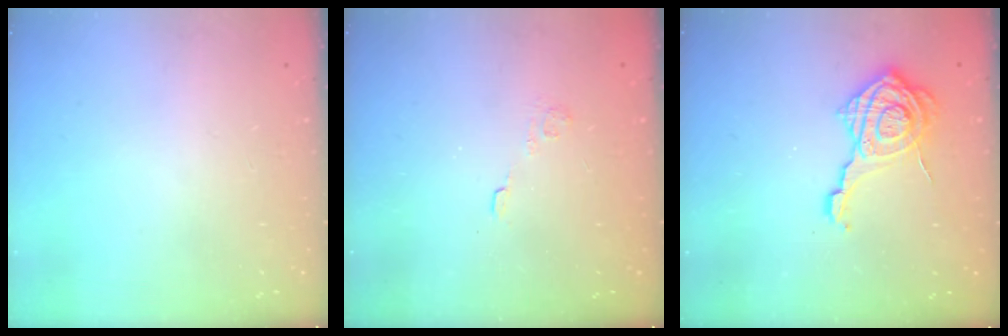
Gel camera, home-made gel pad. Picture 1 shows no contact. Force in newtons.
{"total": 2.1, "press": 1.6, "slide": 1.4}
{"total": 14.7, "press": 14.7, "slide": 0.8}